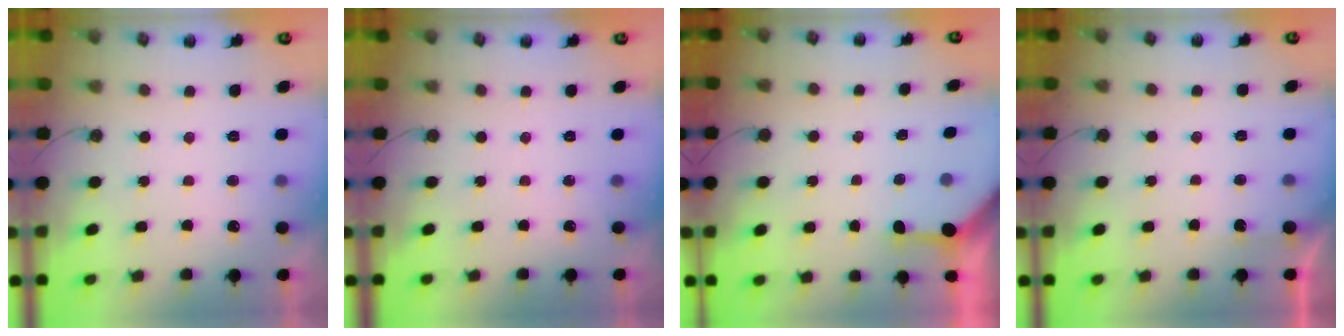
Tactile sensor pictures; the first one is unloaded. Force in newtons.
{"total": 0.0}
{"total": 2.9, "press": 2.8, "slide": 0.3}
{"total": 1.5, "press": 1.4, "slide": 0.3}